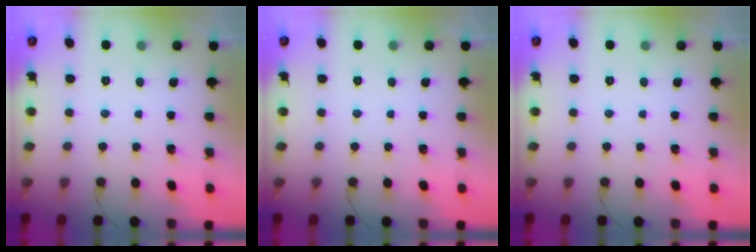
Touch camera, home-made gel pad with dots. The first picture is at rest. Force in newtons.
{"total": 0.0}
{"total": 0.0}